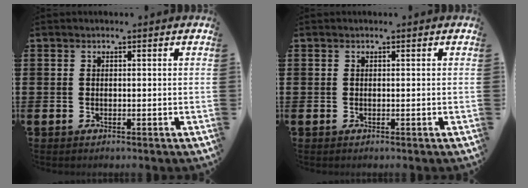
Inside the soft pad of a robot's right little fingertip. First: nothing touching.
{"total": 0.0}